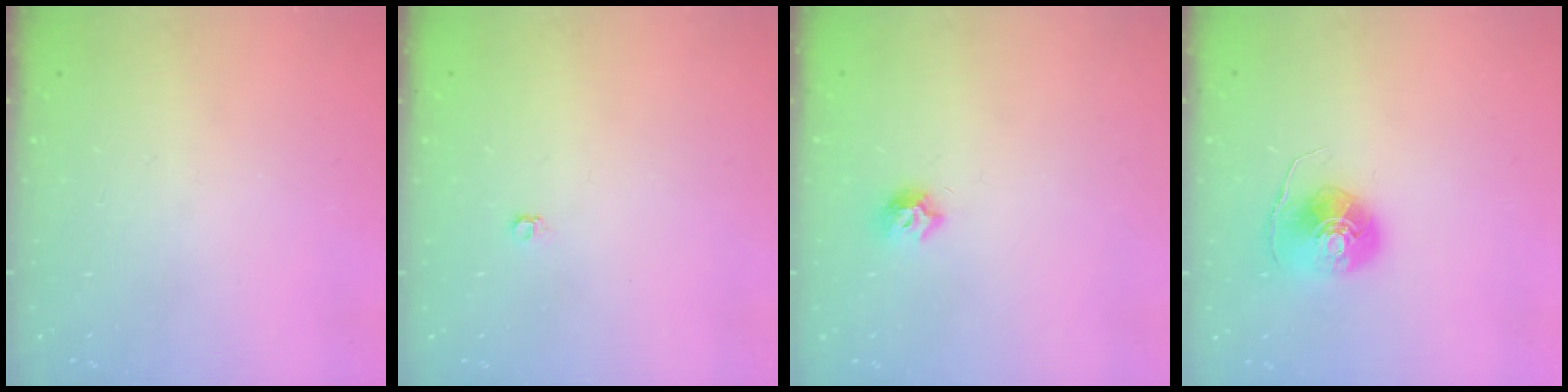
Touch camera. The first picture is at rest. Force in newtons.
{"total": 3.6, "press": 3.5, "slide": 0.6}
{"total": 6.4, "press": 6.4, "slide": 0.3}
{"total": 8.5, "press": 8.4, "slide": 0.3}